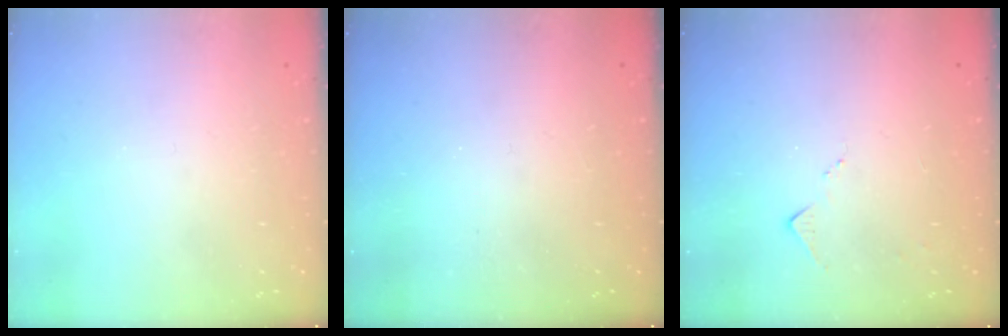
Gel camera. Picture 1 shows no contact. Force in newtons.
{"total": 0.8, "press": 0.8, "slide": 0.3}
{"total": 6.0, "press": 5.9, "slide": 0.7}